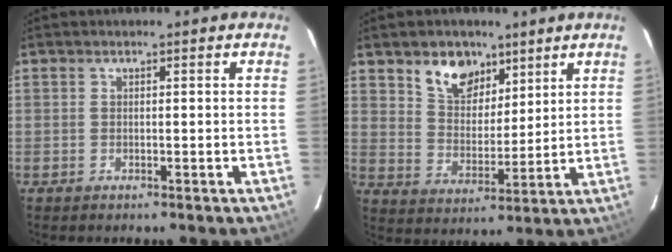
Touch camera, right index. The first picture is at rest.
{"total": 9.4, "force": [6.0, 6.0, 4.1], "torque": [-0.070, 0.012, 0.114]}